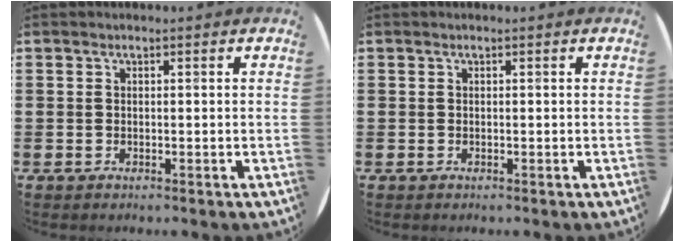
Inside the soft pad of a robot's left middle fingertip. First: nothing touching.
{"total": 0.0}